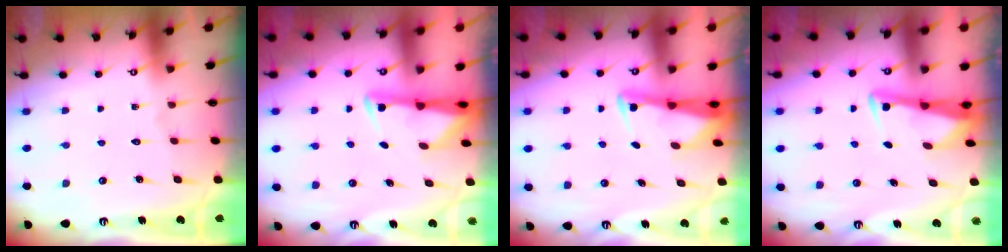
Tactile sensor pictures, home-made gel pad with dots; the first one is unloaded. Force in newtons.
{"total": 3.0, "press": 2.9, "slide": 0.5}
{"total": 2.5, "press": 2.5, "slide": 0.5}
{"total": 3.4, "press": 3.4, "slide": 0.5}